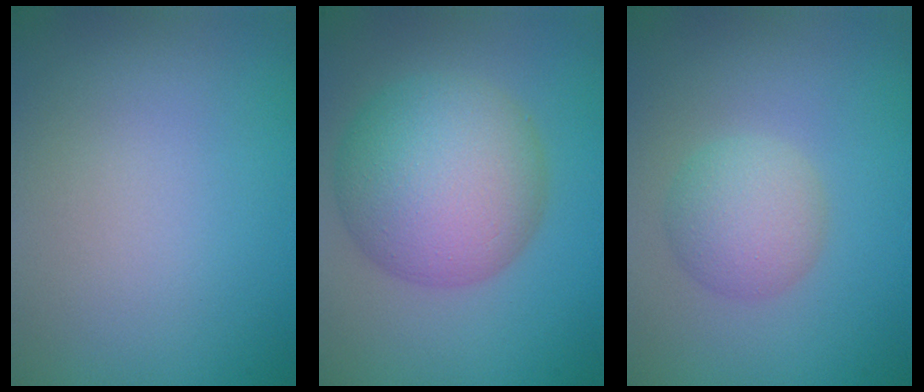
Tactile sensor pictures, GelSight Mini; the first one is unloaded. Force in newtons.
{"total": 9.7, "press": 9.7, "slide": 0.4}
{"total": 3.4, "press": 3.4, "slide": 0.1}